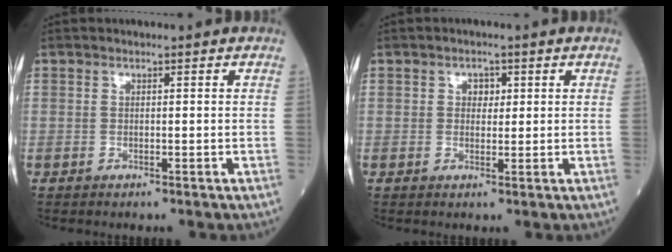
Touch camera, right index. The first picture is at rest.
{"total": 2.0, "force": [0.6, 1.4, 1.2], "torque": [-0.014, 0.003, 0.007]}